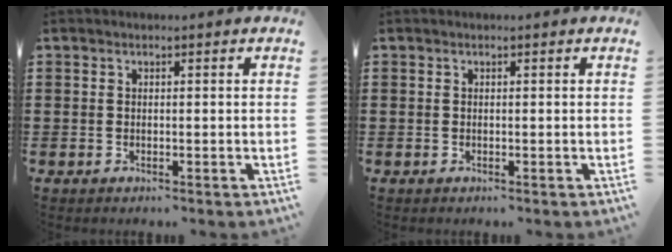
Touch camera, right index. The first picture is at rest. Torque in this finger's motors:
{"motor_torque": [0.00, 0.00, 0.00, 0.00]}